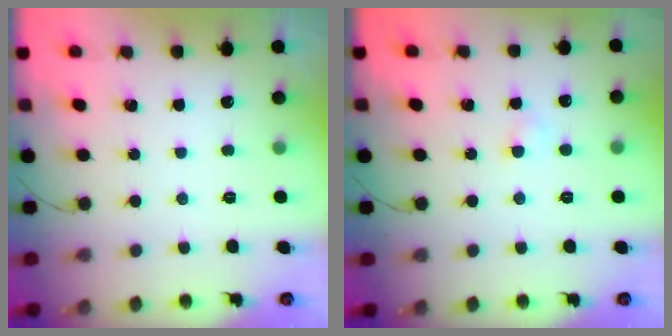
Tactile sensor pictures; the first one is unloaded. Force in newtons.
{"total": 2.3, "press": 2.2, "slide": 0.9}